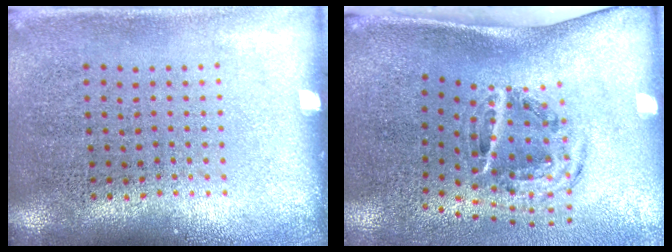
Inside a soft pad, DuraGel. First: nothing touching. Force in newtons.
{"total": 2.0, "press": 1.2, "slide": 1.6}